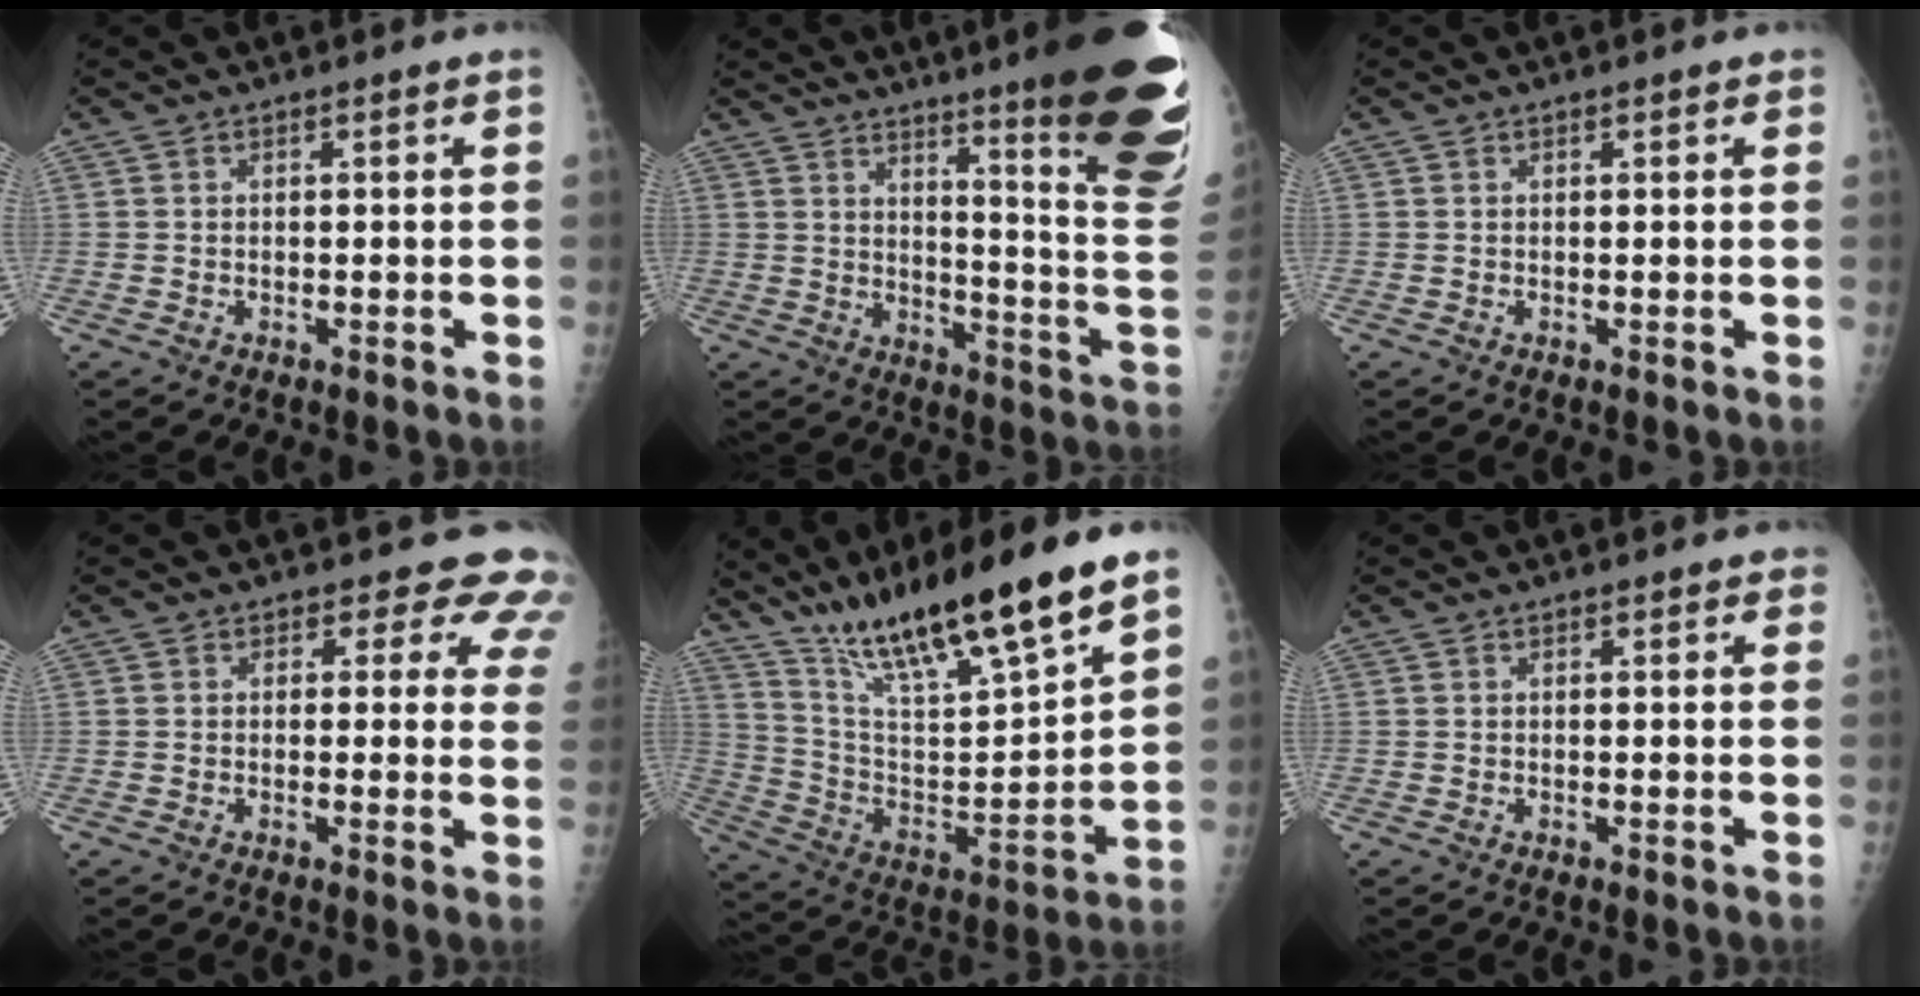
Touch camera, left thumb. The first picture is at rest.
{"total": 27.3, "force": [16.9, 3.2, 21.2], "torque": [-0.209, -0.101, 0.226]}
{"total": 0.8, "force": [0.5, 0.4, 0.4], "torque": [-0.004, -0.001, 0.004]}
{"total": 8.1, "force": [6.4, 4.3, 2.6], "torque": [0.020, -0.025, 0.045]}
{"total": 25.1, "force": [17.8, 4.1, 17.3], "torque": [-0.281, -0.059, 0.318]}
{"total": 1.5, "force": [1.0, 0.8, 0.7], "torque": [0.006, -0.002, 0.006]}